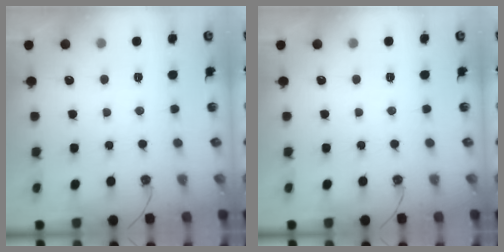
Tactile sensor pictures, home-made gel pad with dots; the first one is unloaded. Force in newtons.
{"total": 0.0}